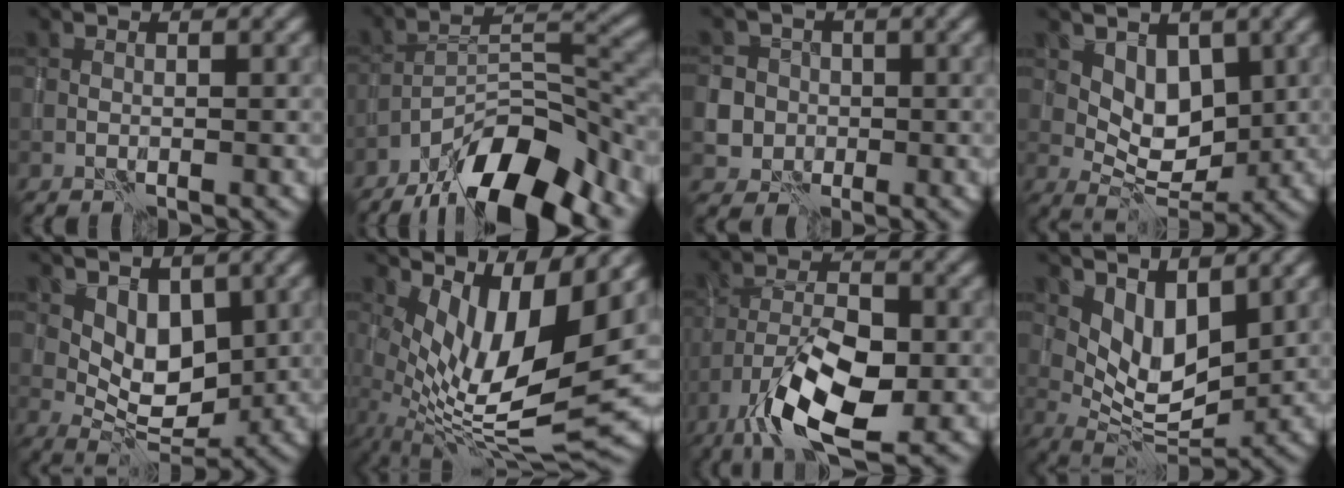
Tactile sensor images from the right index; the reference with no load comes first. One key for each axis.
{"total": 11.1, "fx": -8.4, "fy": 3.0, "fz": 6.6, "tx": -0.101, "ty": 0.015, "tz": -0.160}
{"total": 7.7, "fx": -0.8, "fy": 7.5, "fz": 1.6, "tx": -0.041, "ty": 0.006, "tz": -0.031}
{"total": 4.0, "fx": 1.9, "fy": 2.4, "fz": 2.6, "tx": -0.037, "ty": -0.012, "tz": 0.030}
{"total": 4.1, "fx": 1.8, "fy": 2.3, "fz": 2.8, "tx": -0.042, "ty": -0.012, "tz": 0.033}
{"total": 9.4, "fx": 2.5, "fy": 2.8, "fz": 8.6, "tx": -0.163, "ty": -0.012, "tz": 0.053}
{"total": 9.0, "fx": -4.2, "fy": 3.5, "fz": 7.2, "tx": -0.137, "ty": 0.005, "tz": -0.080}
{"total": 4.8, "fx": 2.7, "fy": 2.1, "fz": 3.4, "tx": -0.062, "ty": -0.014, "tz": 0.051}